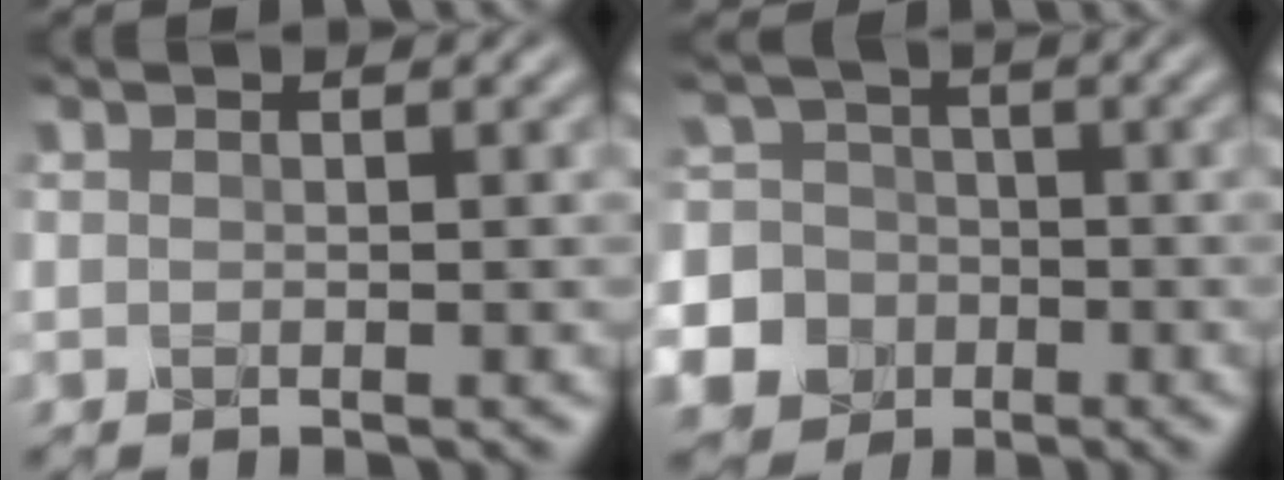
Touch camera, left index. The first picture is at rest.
{"total": 16.2, "force": [-6.8, 14.4, 2.9], "torque": [-0.114, -0.039, -0.144]}